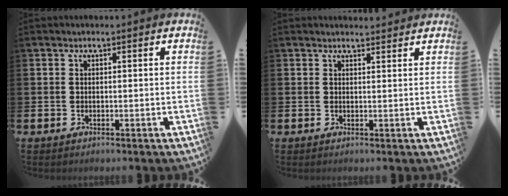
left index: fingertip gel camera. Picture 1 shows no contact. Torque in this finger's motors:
{"motor_torque": [0.85, -1.18, 0.04, 0.01]}